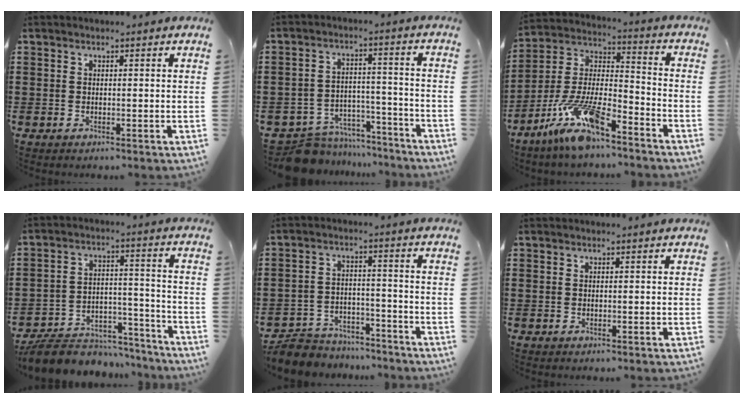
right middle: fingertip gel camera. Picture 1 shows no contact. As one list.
[{"total": 8.2, "force": [-7.9, 1.9, 1.1], "torque": [-0.020, 0.024, -0.153]}, {"total": 12.2, "force": [-9.4, 2.5, 7.4], "torque": [-0.172, 0.007, -0.191]}, {"total": 8.3, "force": [-7.8, 2.1, 1.9], "torque": [-0.032, 0.026, -0.150]}, {"total": 8.3, "force": [-8.1, 1.8, 0.9], "torque": [-0.024, 0.020, -0.160]}, {"total": 0.0}]